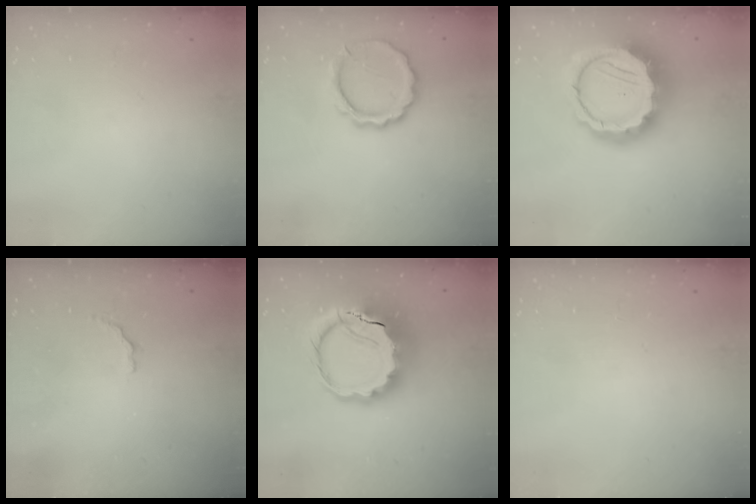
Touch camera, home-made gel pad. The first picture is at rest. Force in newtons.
{"total": 11.2, "press": 11.1, "slide": 1.5}
{"total": 20.7, "press": 20.3, "slide": 4.1}
{"total": 2.6, "press": 2.5, "slide": 0.9}
{"total": 14.2, "press": 13.9, "slide": 3.1}
{"total": 0.0}